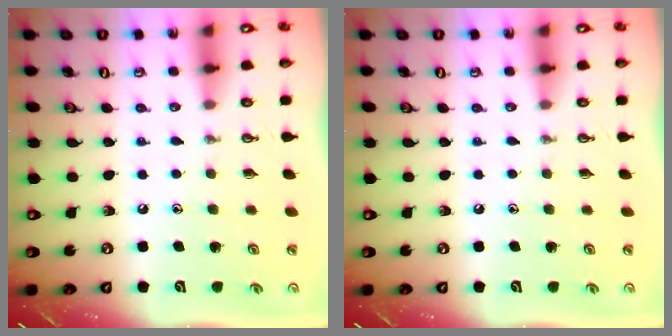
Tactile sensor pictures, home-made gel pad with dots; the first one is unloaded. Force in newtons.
{"total": 0.0}